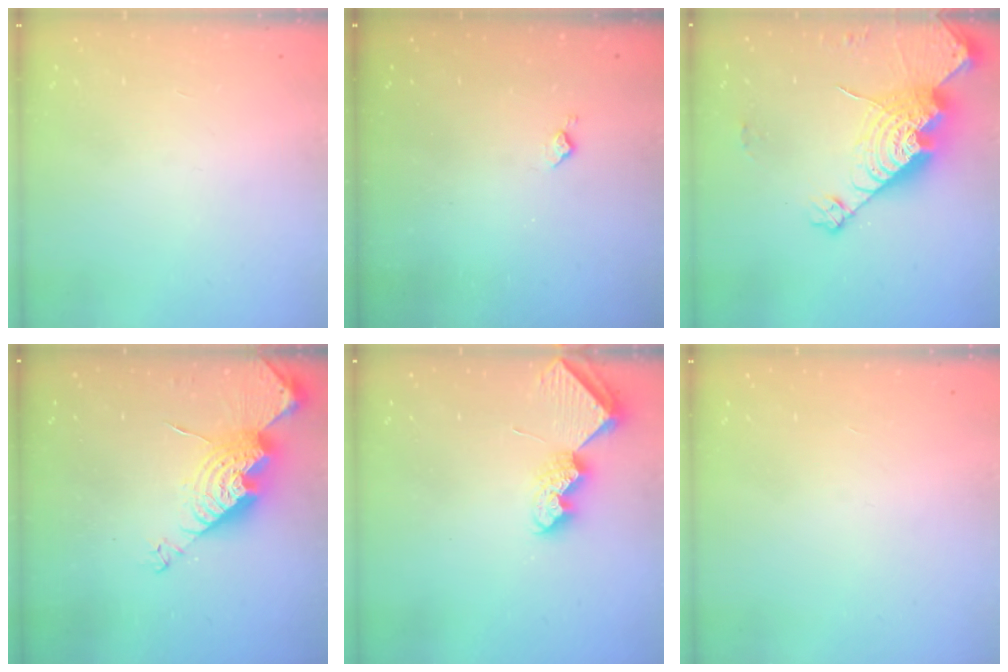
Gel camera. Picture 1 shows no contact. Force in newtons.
{"total": 3.8, "press": 3.7, "slide": 0.7}
{"total": 19.8, "press": 19.7, "slide": 1.8}
{"total": 16.0, "press": 16.0, "slide": 1.0}
{"total": 7.0, "press": 7.0, "slide": 0.4}
{"total": 0.0}